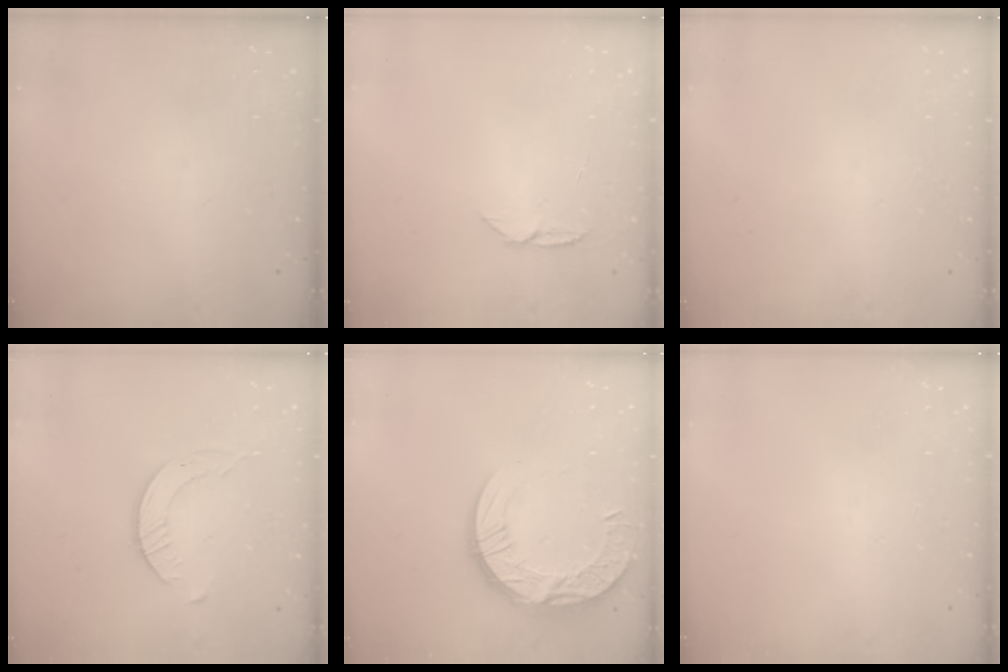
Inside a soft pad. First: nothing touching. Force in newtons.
{"total": 5.1, "press": 5.1, "slide": 0.6}
{"total": 0.0}
{"total": 3.5, "press": 3.5, "slide": 0.5}
{"total": 19.5, "press": 19.4, "slide": 1.5}
{"total": 0.0}